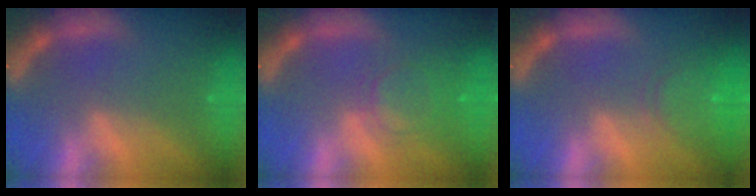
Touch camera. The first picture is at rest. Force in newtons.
{"total": 4.5}
{"total": 4.6}